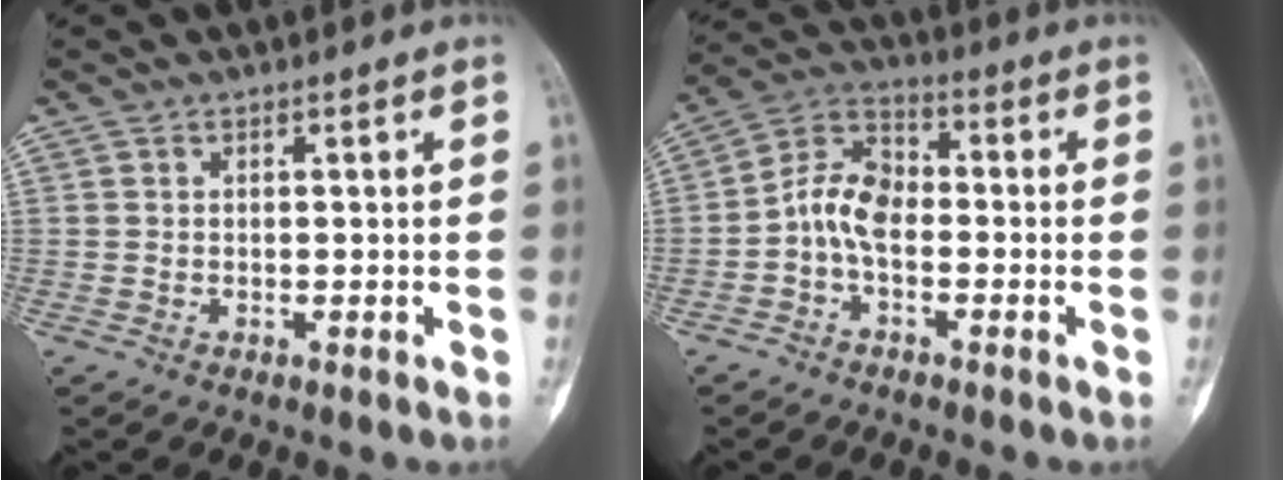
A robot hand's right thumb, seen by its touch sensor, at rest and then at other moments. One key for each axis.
{"total": 8.2, "fx": -1.7, "fy": 5.1, "fz": 6.2, "tx": -0.110, "ty": 0.034, "tz": -0.046}